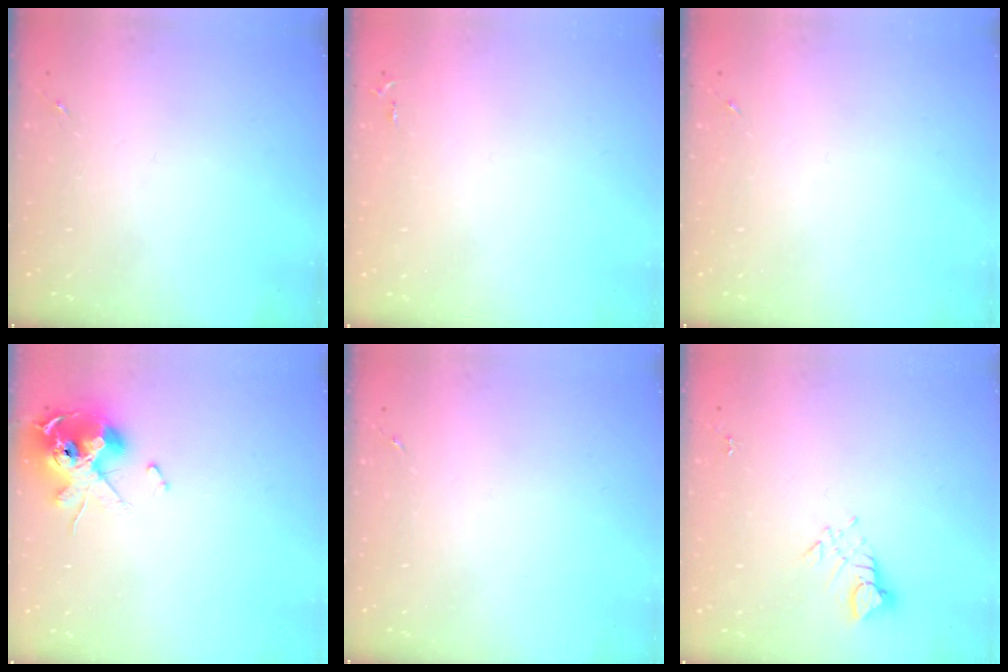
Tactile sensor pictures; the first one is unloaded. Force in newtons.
{"total": 2.6, "press": 2.6, "slide": 0.3}
{"total": 0.0}
{"total": 13.0, "press": 12.9, "slide": 1.8}
{"total": 0.0}
{"total": 3.5, "press": 3.5, "slide": 0.3}